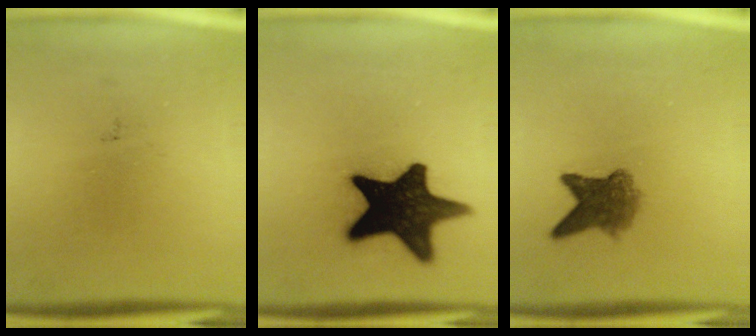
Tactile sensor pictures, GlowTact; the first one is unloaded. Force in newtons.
{"total": 18.4}
{"total": 5.2}